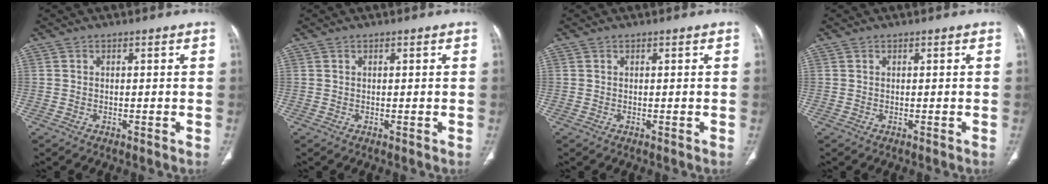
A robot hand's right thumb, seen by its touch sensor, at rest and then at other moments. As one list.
[{"total": 0.0}, {"total": 0.0}, {"total": 0.0}]